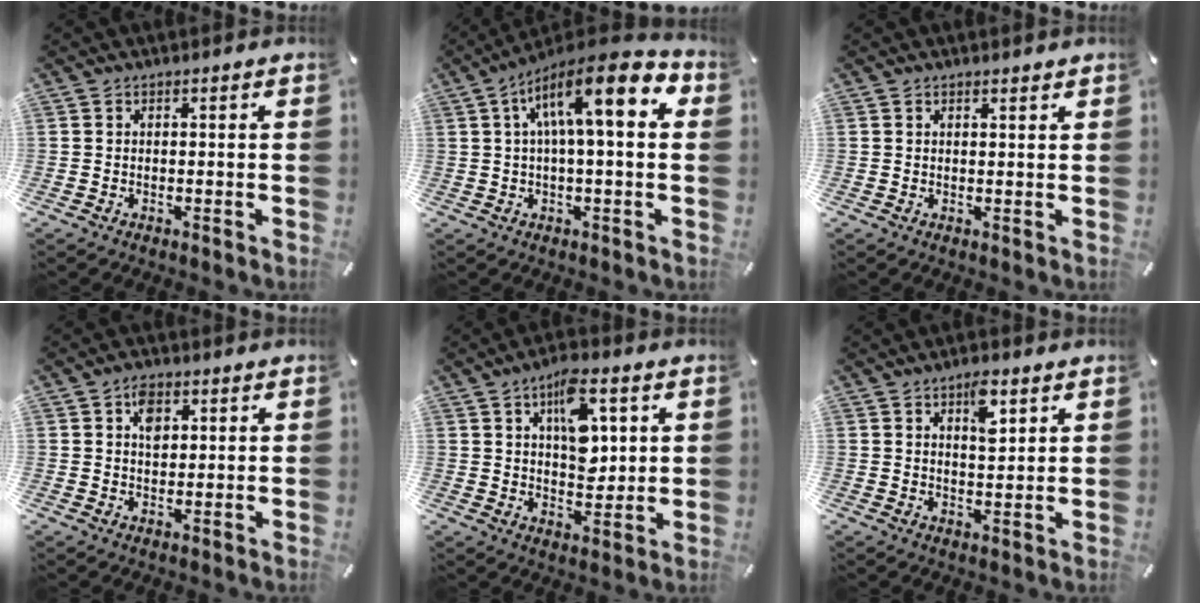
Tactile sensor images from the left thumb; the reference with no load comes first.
{"total": 15.0, "force": [4.8, 4.1, 13.6], "torque": [-0.222, -0.016, 0.075]}
{"total": 1.0, "force": [0.9, 0.1, 0.3], "torque": [-0.008, -0.002, 0.017]}
{"total": 4.7, "force": [1.6, 3.3, 2.9], "torque": [-0.042, -0.003, 0.023]}
{"total": 11.9, "force": [4.7, 6.9, 8.5], "torque": [-0.119, -0.011, 0.080]}
{"total": 6.1, "force": [3.1, 2.8, 4.5], "torque": [-0.056, -0.011, 0.046]}